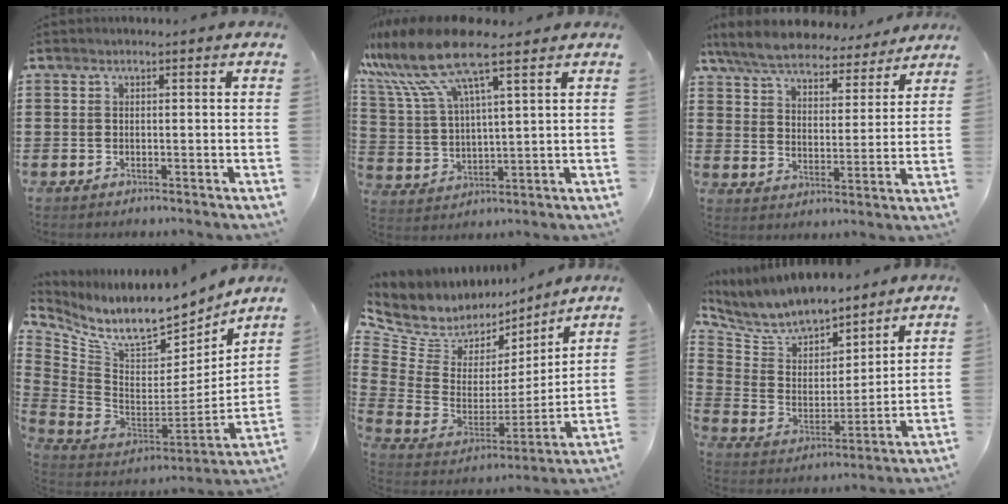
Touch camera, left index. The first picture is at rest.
{"total": 12.0, "force": [8.6, 2.4, 8.1], "torque": [-0.190, -0.023, 0.149]}
{"total": 7.2, "force": [6.8, 1.4, 1.9], "torque": [-0.070, -0.035, 0.120]}
{"total": 9.8, "force": [8.1, 2.4, 4.8], "torque": [-0.116, -0.077, 0.138]}
{"total": 7.5, "force": [5.8, 4.4, 1.3], "torque": [-0.080, -0.050, 0.106]}
{"total": 8.0, "force": [7.4, 2.6, 1.3], "torque": [-0.071, -0.046, 0.133]}